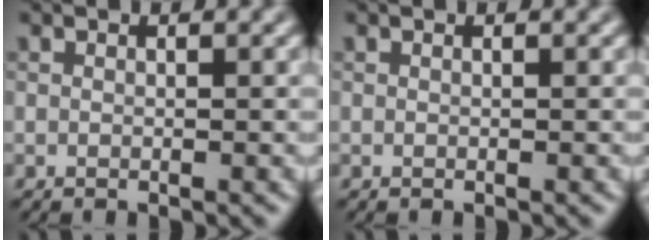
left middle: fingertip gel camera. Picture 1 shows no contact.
{"total": 0.0}